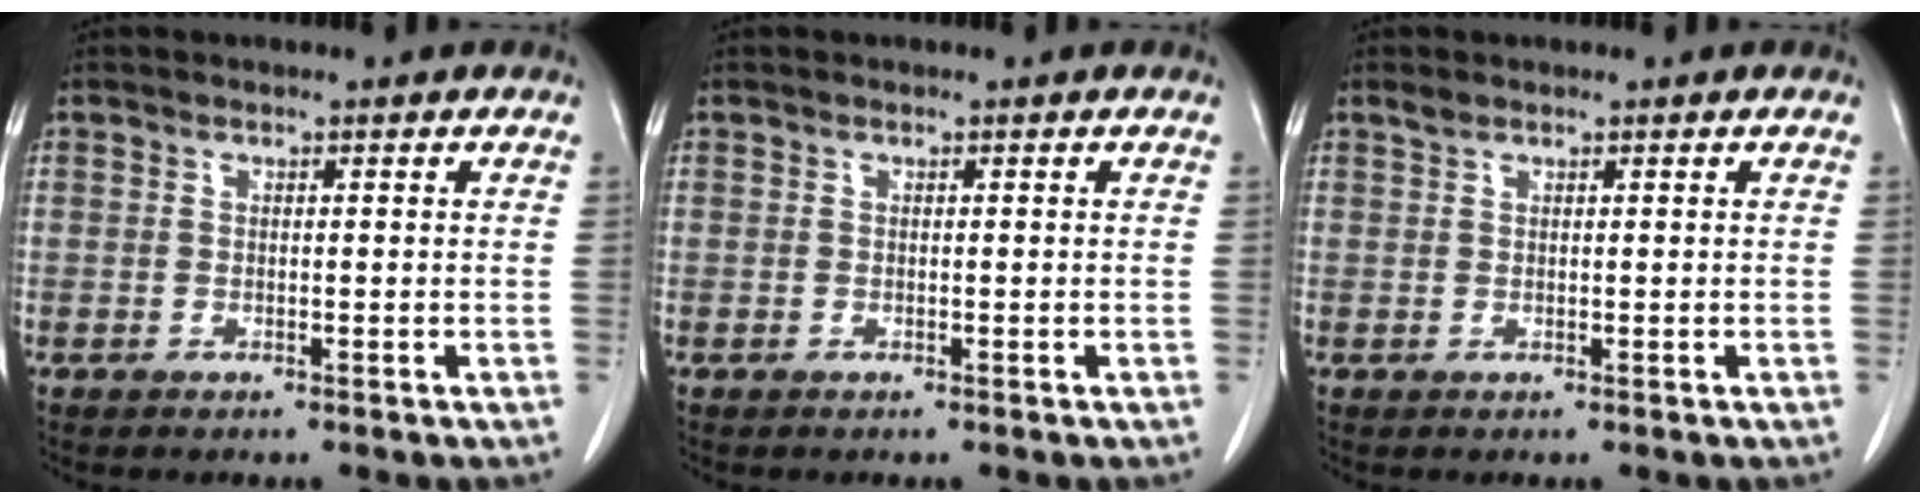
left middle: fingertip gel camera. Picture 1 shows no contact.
{"total": 0.0}
{"total": 0.7, "force": [0.6, 0.2, 0.3], "torque": [-0.012, 0.005, 0.015]}